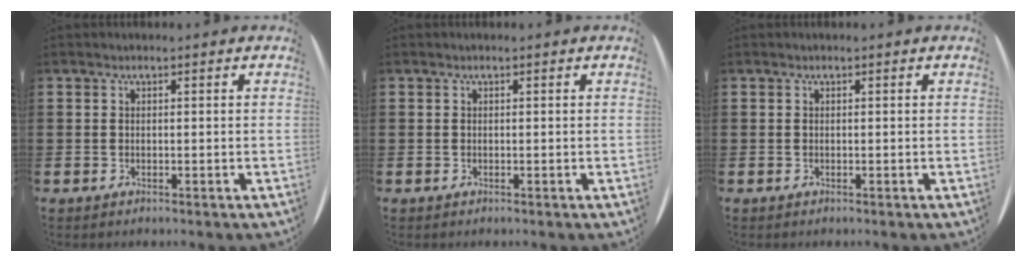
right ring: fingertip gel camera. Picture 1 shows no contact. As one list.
[{"total": 0.0}, {"total": 0.0}]